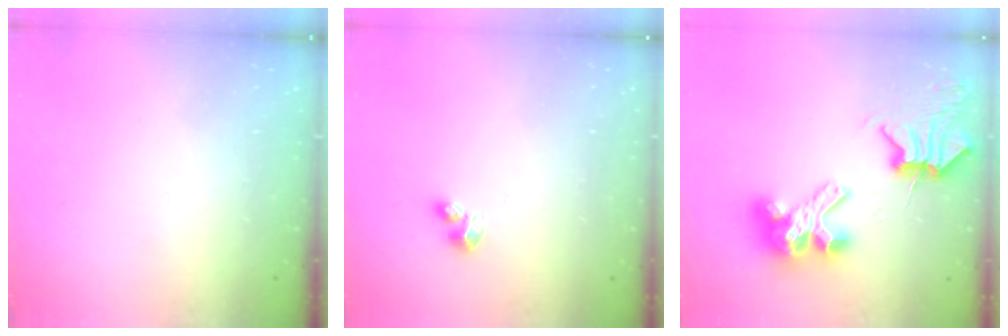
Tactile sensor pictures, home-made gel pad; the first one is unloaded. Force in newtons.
{"total": 2.3, "press": 2.2, "slide": 0.5}
{"total": 9.1, "press": 9.0, "slide": 1.3}